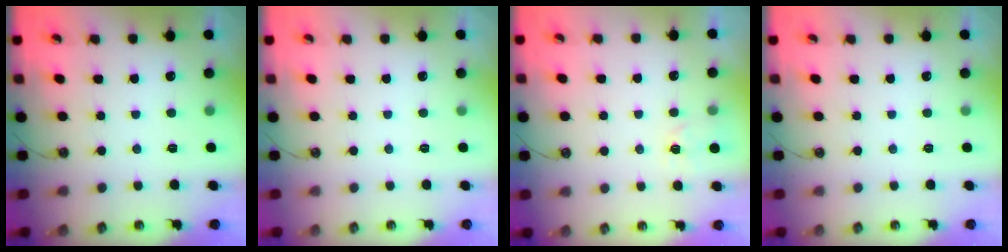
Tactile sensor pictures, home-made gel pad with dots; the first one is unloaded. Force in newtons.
{"total": 0.0}
{"total": 3.0, "press": 3.0, "slide": 0.4}
{"total": 0.0}